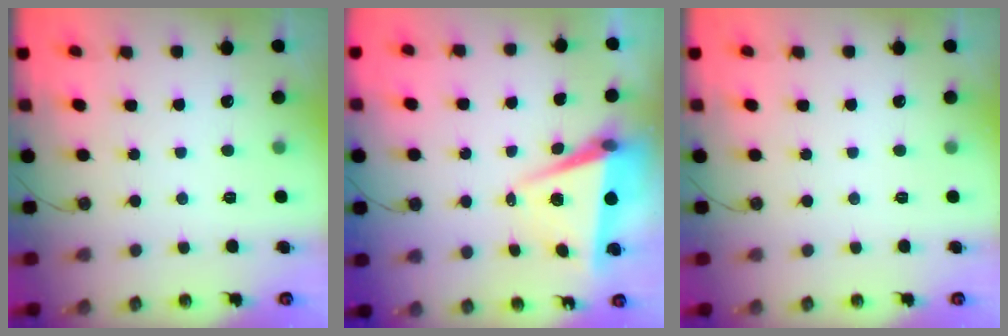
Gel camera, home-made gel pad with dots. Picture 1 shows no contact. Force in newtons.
{"total": 6.9, "press": 5.5, "slide": 4.1}
{"total": 0.0}